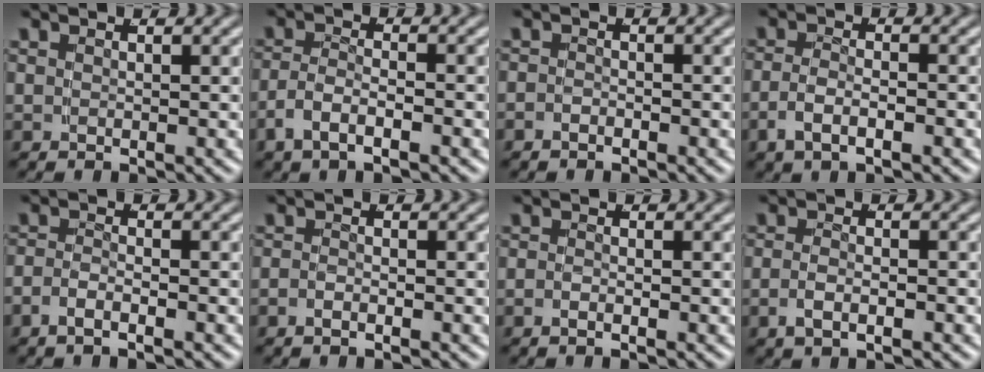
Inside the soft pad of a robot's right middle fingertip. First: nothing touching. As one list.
[{"total": 3.1, "force": [-1.6, 1.6, 2.2], "torque": [-0.049, -0.009, -0.028]}, {"total": 1.2, "force": [-1.1, 0.6, 0.2], "torque": [-0.006, -0.007, -0.019]}, {"total": 2.8, "force": [-1.4, 1.1, 2.1], "torque": [-0.046, -0.007, -0.024]}, {"total": 1.9, "force": [-1.4, 0.5, 1.3], "torque": [-0.028, -0.004, -0.026]}, {"total": 1.1, "force": [-0.9, 0.3, 0.6], "torque": [-0.015, -0.004, -0.018]}, {"total": 0.9, "force": [-0.7, 0.0, 0.5], "torque": [-0.012, -0.003, -0.015]}, {"total": 2.0, "force": [-1.1, 0.7, 1.5], "torque": [-0.032, -0.005, -0.019]}]